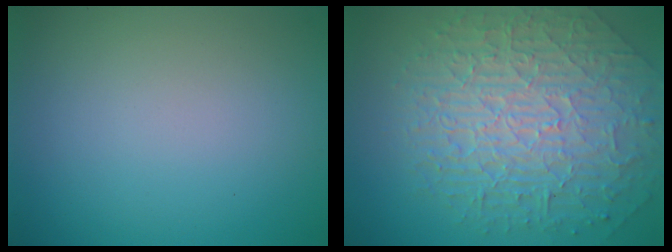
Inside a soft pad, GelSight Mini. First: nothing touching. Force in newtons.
{"total": 10.1, "press": 6.6, "slide": 7.6}